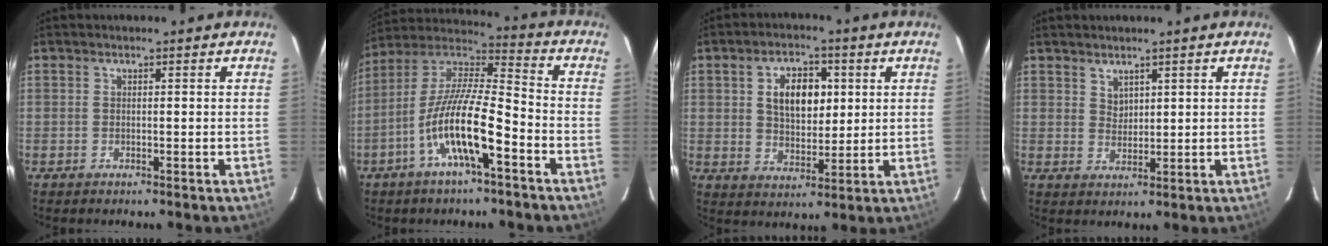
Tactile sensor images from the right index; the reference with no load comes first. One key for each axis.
{"total": 14.8, "fx": -6.5, "fy": 2.8, "fz": 13.0, "tx": -0.248, "ty": -0.005, "tz": -0.130}
{"total": 9.1, "fx": 2.3, "fy": 5.4, "fz": 6.9, "tx": -0.119, "ty": 0.015, "tz": 0.046}
{"total": 2.6, "fx": 2.1, "fy": 1.4, "fz": 0.6, "tx": -0.004, "ty": 0.003, "tz": 0.039}